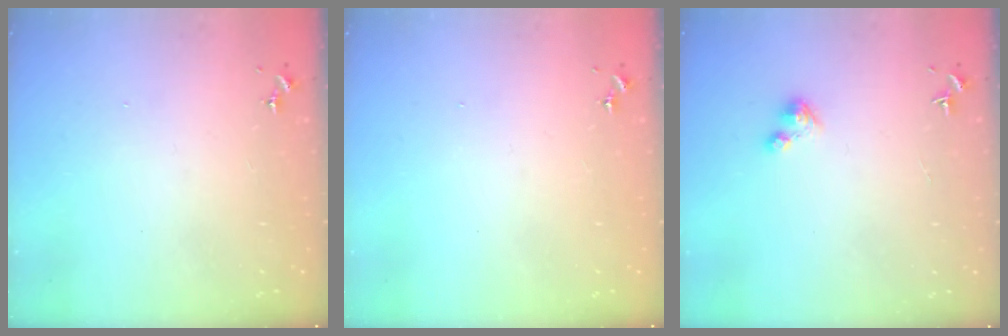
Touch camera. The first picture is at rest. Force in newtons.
{"total": 0.0}
{"total": 2.4, "press": 2.4, "slide": 0.2}